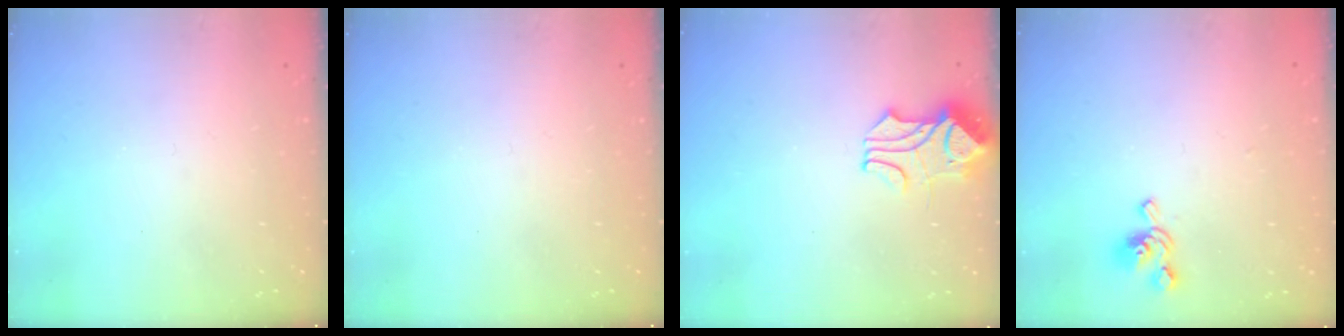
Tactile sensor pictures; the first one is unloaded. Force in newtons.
{"total": 0.0}
{"total": 1.7, "press": 1.3, "slide": 1.2}
{"total": 1.7, "press": 1.4, "slide": 1.0}